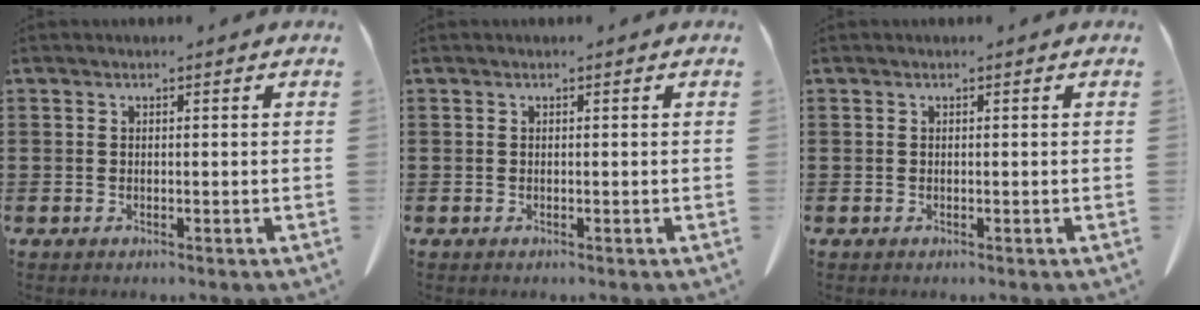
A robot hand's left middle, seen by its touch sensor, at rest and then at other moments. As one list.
[{"total": 0.0}, {"total": 0.0}]